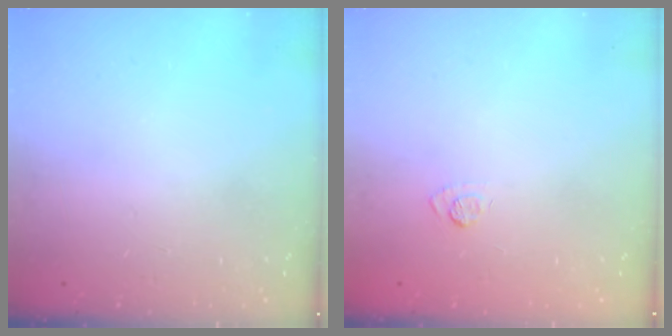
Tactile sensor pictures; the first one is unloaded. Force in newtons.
{"total": 7.5, "press": 7.3, "slide": 1.4}